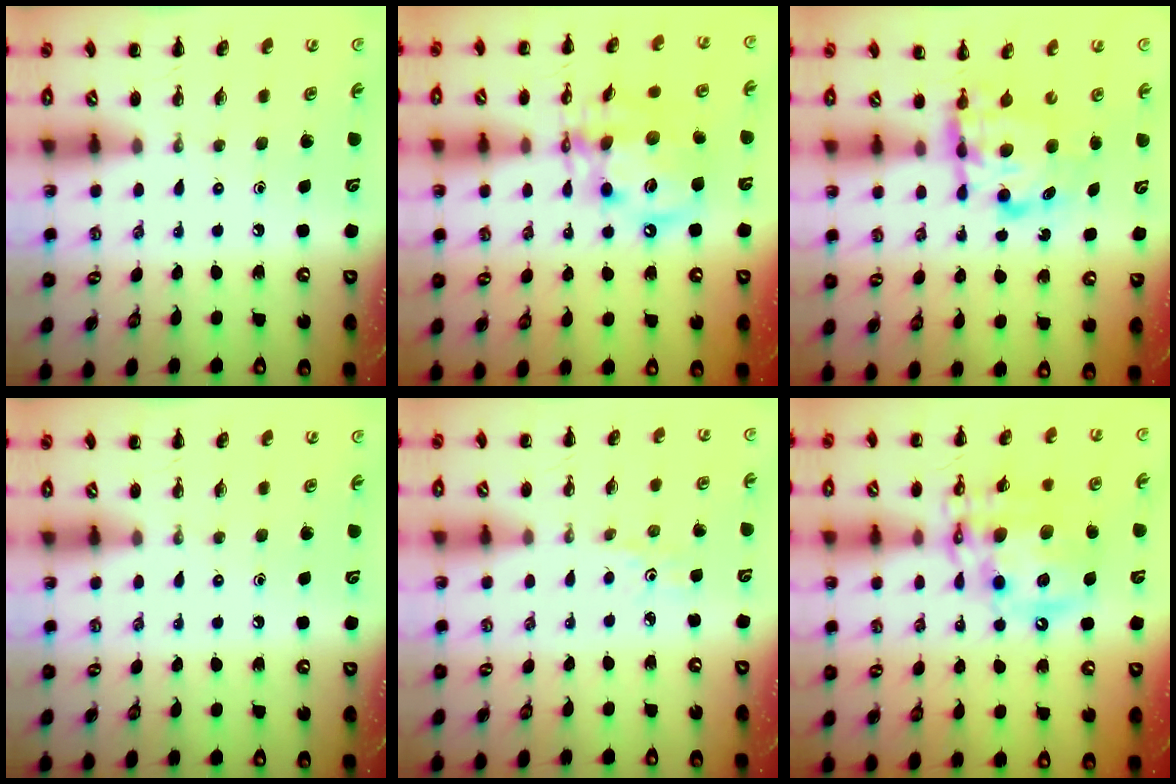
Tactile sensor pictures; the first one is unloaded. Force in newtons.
{"total": 13.2, "press": 12.9, "slide": 2.4}
{"total": 6.9, "press": 6.8, "slide": 1.1}
{"total": 0.0}
{"total": 1.7, "press": 1.7, "slide": 0.4}
{"total": 16.2, "press": 15.8, "slide": 3.4}